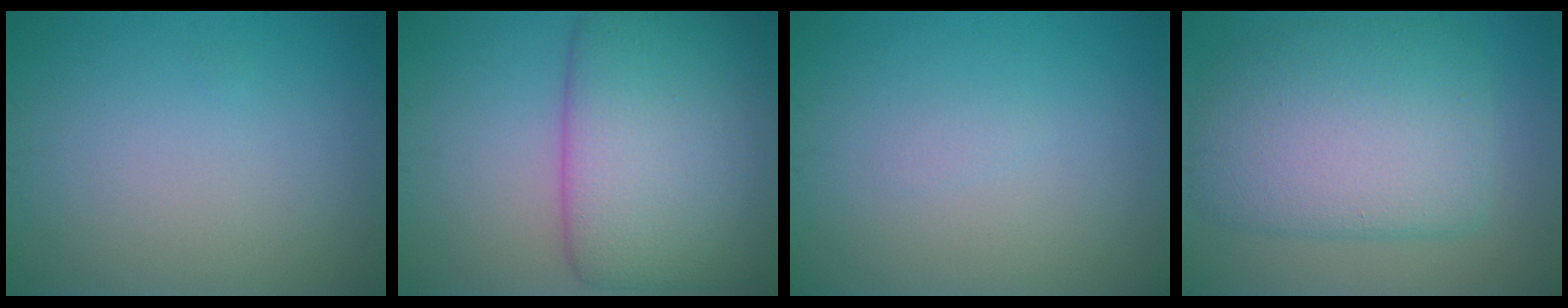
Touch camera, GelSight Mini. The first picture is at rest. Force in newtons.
{"total": 11.0, "press": 11.0, "slide": 0.2}
{"total": 0.5, "press": 0.5, "slide": 0.1}
{"total": 8.5, "press": 8.4, "slide": 0.7}